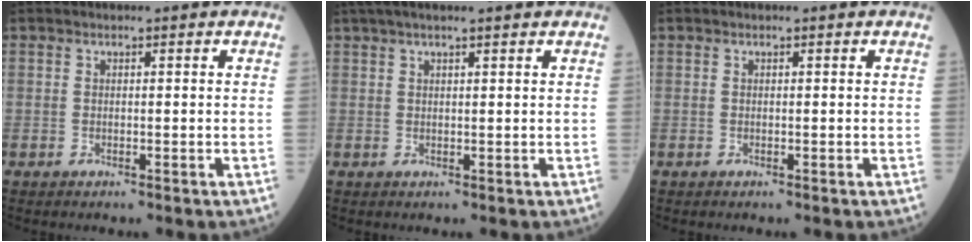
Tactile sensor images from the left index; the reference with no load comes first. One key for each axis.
{"total": 7.3, "fx": 6.0, "fy": 0.3, "fz": 4.2, "tx": -0.068, "ty": 0.036, "tz": 0.087}
{"total": 0.0}